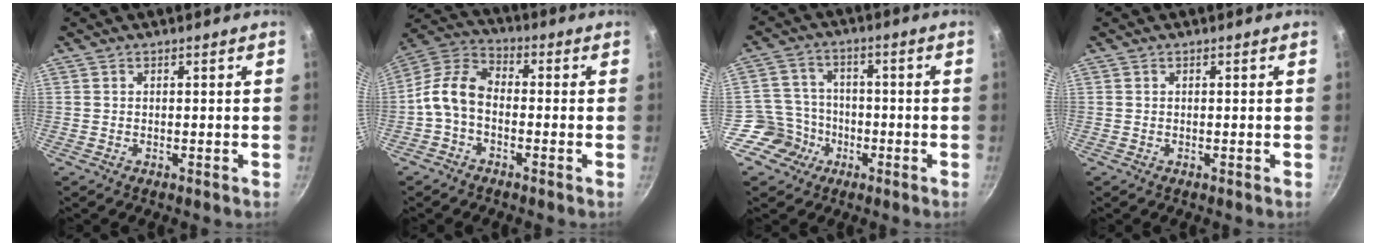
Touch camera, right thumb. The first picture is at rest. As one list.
[{"total": 8.7, "force": [-2.2, 5.6, 6.3], "torque": [-0.122, 0.040, -0.061]}, {"total": 7.3, "force": [-3.2, 6.5, 0.8], "torque": [0.012, 0.040, -0.065]}, {"total": 0.0}]